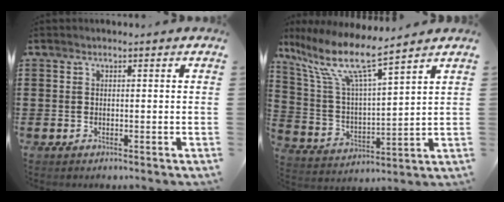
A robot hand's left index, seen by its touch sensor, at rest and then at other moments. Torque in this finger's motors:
{"motor_torque": [1.33, -0.80, 0.28, 0.21]}